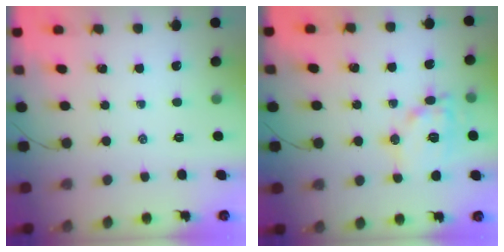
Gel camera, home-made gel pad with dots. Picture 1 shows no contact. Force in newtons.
{"total": 12.7, "press": 12.7, "slide": 0.9}